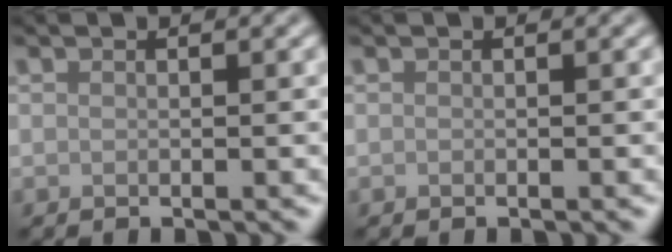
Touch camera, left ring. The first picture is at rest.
{"total": 0.0}